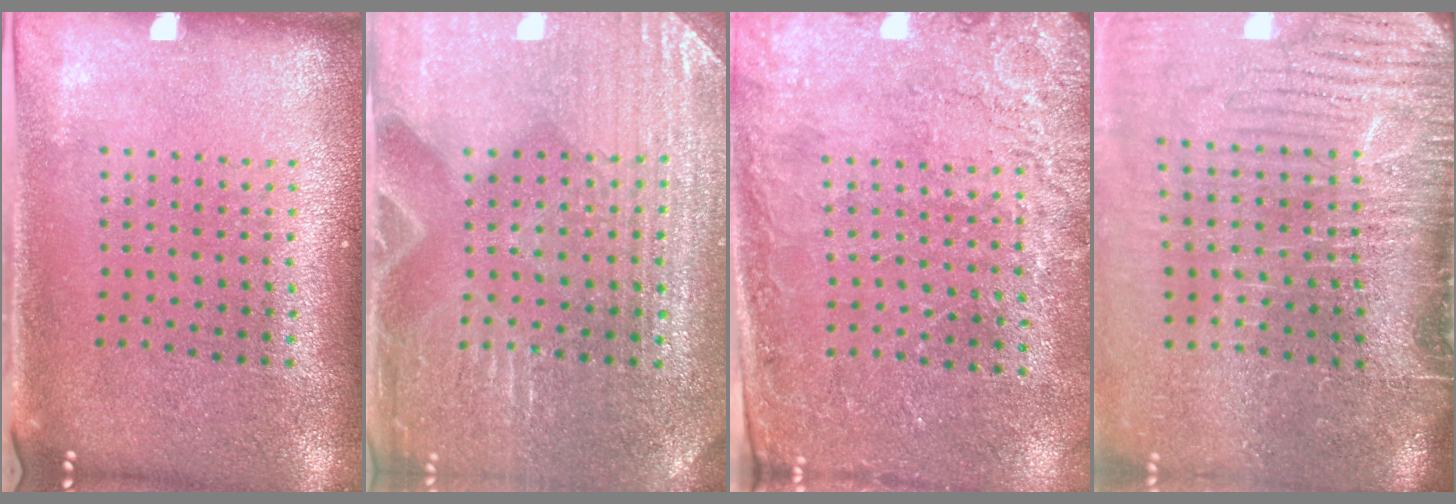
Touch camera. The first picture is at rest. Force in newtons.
{"total": 3.8, "press": 3.7, "slide": 0.8}
{"total": 2.5, "press": 2.5, "slide": 0.5}
{"total": 5.1, "press": 4.2, "slide": 2.9}